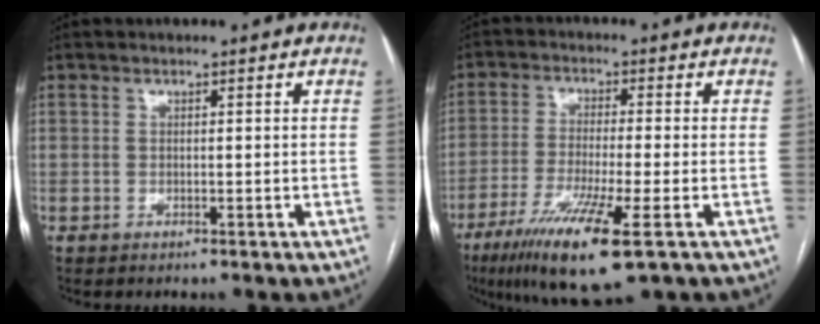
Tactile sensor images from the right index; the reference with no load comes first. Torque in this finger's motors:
{"motor_torque": [0.80, -0.61, 0.79, 0.21]}